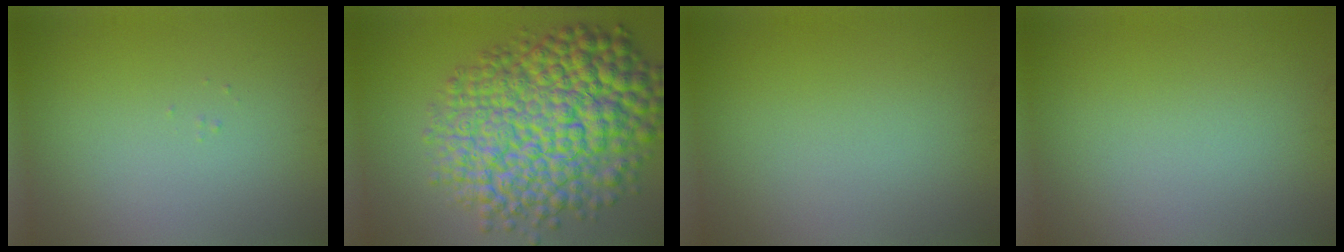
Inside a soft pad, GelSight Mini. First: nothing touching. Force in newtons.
{"total": 13.0, "press": 13.0, "slide": 0.3}
{"total": 0.0}
{"total": 0.0}